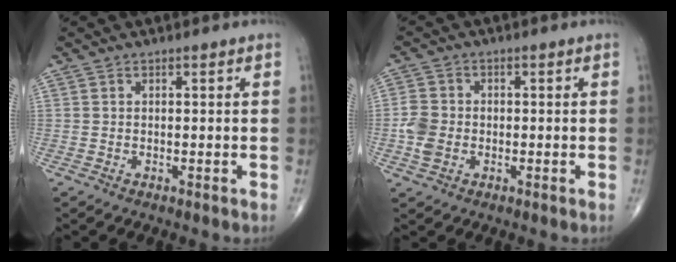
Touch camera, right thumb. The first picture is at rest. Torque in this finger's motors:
{"motor_torque": [0.71, 0.85, 0.82, 0.04, 0.07]}